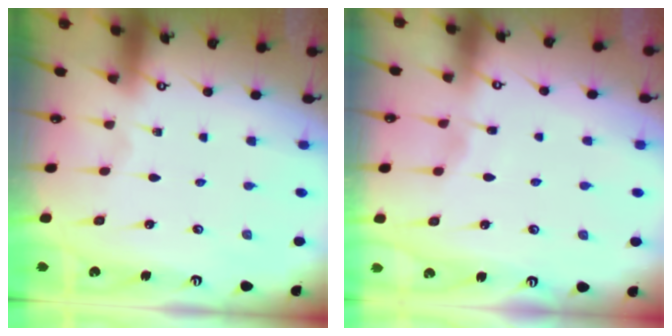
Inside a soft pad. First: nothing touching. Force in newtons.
{"total": 2.6, "press": 2.5, "slide": 0.4}